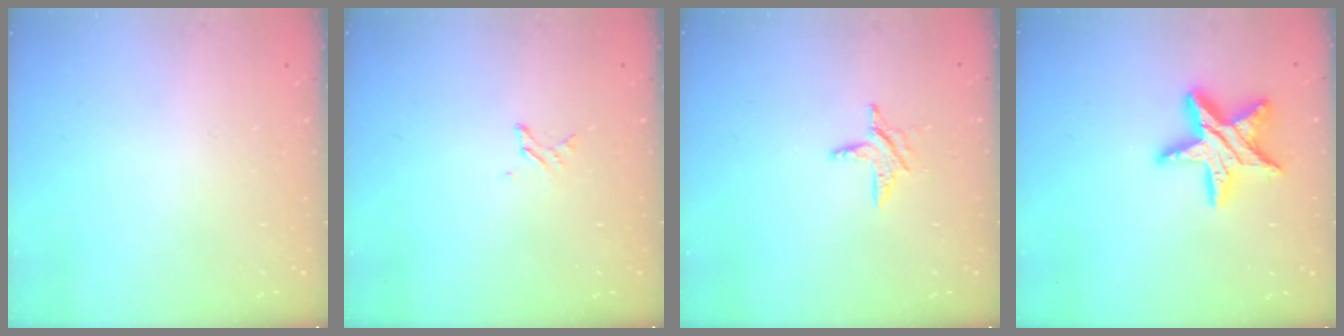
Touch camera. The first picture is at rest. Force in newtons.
{"total": 2.2, "press": 2.2, "slide": 0.3}
{"total": 6.2, "press": 6.2, "slide": 0.3}
{"total": 15.3, "press": 15.3, "slide": 1.0}